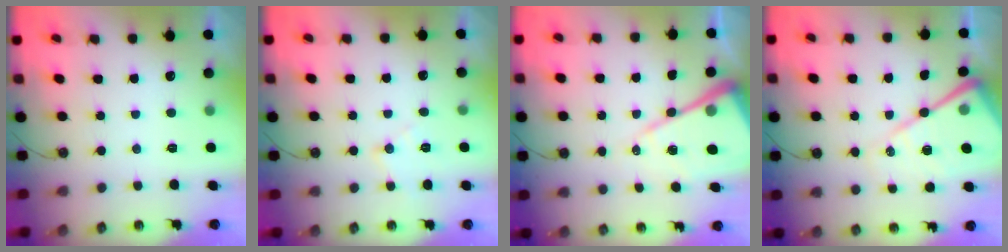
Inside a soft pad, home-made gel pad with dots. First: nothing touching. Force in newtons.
{"total": 8.4, "press": 8.4, "slide": 0.5}
{"total": 17.2, "press": 17.1, "slide": 1.7}
{"total": 18.6, "press": 18.4, "slide": 2.1}